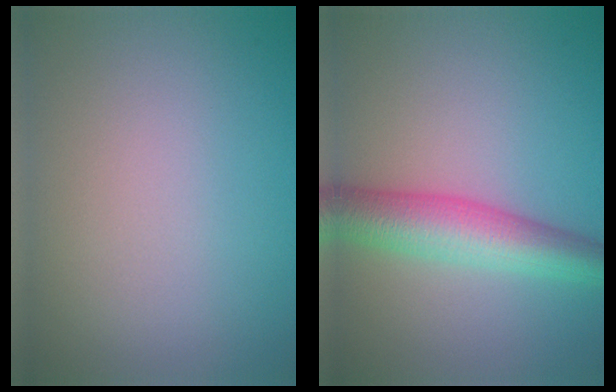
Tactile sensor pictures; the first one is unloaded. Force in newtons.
{"total": 6.0, "press": 6.0, "slide": 0.2}